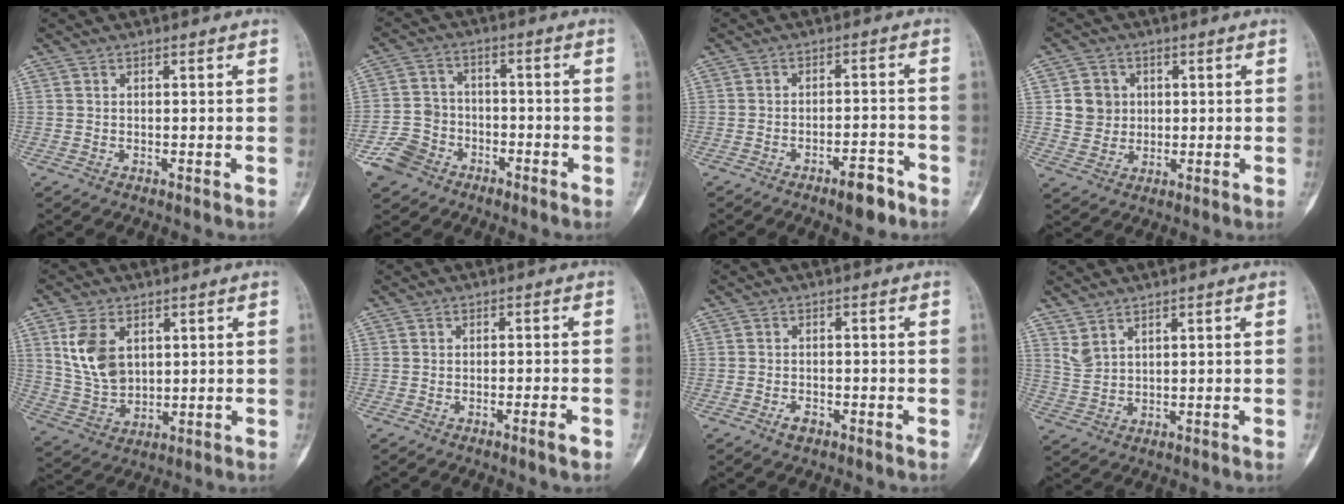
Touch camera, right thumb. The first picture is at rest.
{"total": 8.2, "force": [-4.9, 6.2, 2.3], "torque": [-0.030, 0.032, -0.095]}
{"total": 5.7, "force": [-3.8, 2.0, 3.7], "torque": [-0.047, 0.027, -0.054]}
{"total": 6.2, "force": [1.1, 5.8, 1.8], "torque": [-0.003, 0.000, 0.019]}
{"total": 10.2, "force": [3.4, 6.6, 7.0], "torque": [-0.129, -0.011, 0.080]}
{"total": 2.3, "force": [-1.3, 0.1, 1.8], "torque": [-0.033, 0.003, -0.022]}
{"total": 2.0, "force": [-1.3, 1.1, 1.1], "torque": [-0.021, 0.008, -0.022]}
{"total": 3.3, "force": [2.5, 1.1, 1.8], "torque": [-0.039, -0.016, 0.062]}